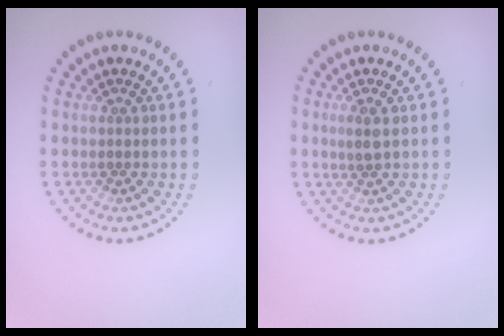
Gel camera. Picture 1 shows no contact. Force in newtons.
{"total": 1.4, "press": 1.3, "slide": 0.5}